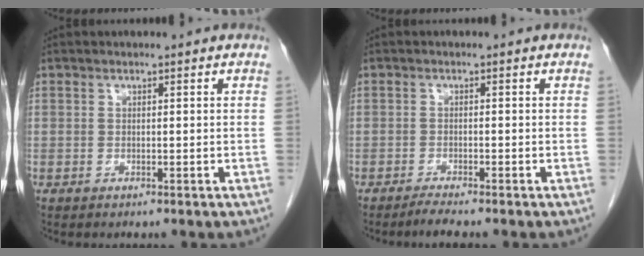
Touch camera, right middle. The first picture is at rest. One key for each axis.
{"total": 2.0, "fx": -1.8, "fy": -0.4, "fz": 0.9, "tx": -0.022, "ty": -0.005, "tz": -0.034}